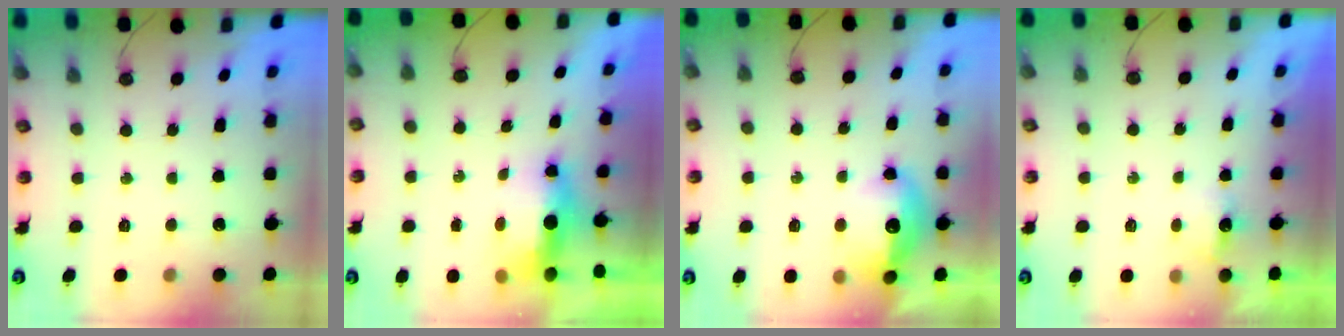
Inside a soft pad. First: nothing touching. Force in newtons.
{"total": 6.6, "press": 6.3, "slide": 1.9}
{"total": 13.0, "press": 13.0, "slide": 1.1}
{"total": 2.6, "press": 2.6, "slide": 0.4}